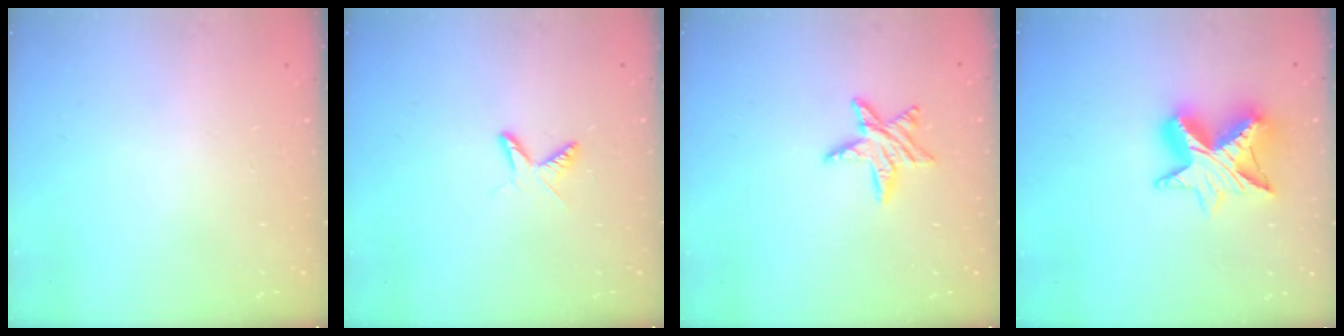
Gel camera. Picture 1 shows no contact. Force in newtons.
{"total": 6.1, "press": 6.1, "slide": 0.8}
{"total": 8.5, "press": 8.4, "slide": 0.5}
{"total": 11.2, "press": 11.2, "slide": 0.7}